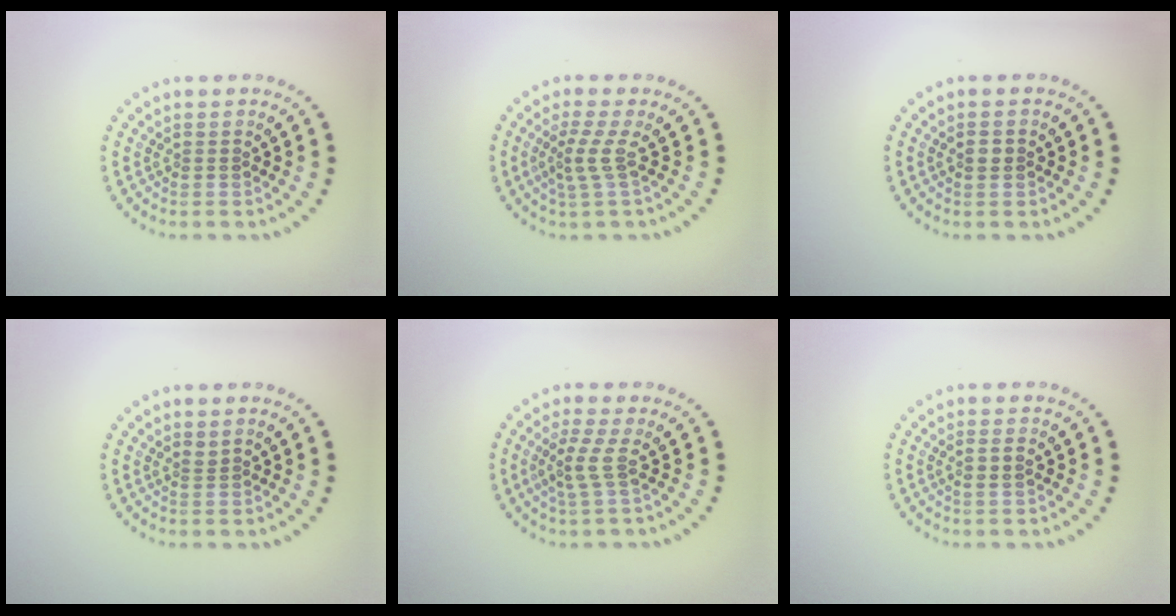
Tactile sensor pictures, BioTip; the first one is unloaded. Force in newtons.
{"total": 2.1, "press": 1.4, "slide": 1.6}
{"total": 1.0, "press": 0.9, "slide": 0.3}
{"total": 0.7, "press": 0.4, "slide": 0.6}
{"total": 2.1, "press": 1.5, "slide": 1.5}
{"total": 1.2, "press": 1.1, "slide": 0.6}